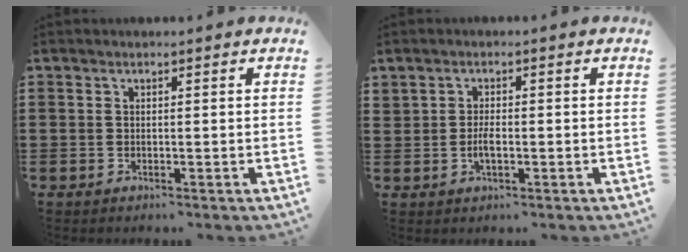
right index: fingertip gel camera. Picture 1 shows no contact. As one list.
[{"total": 2.1, "force": [-0.4, 0.8, 1.9], "torque": [-0.044, -0.006, -0.010]}]